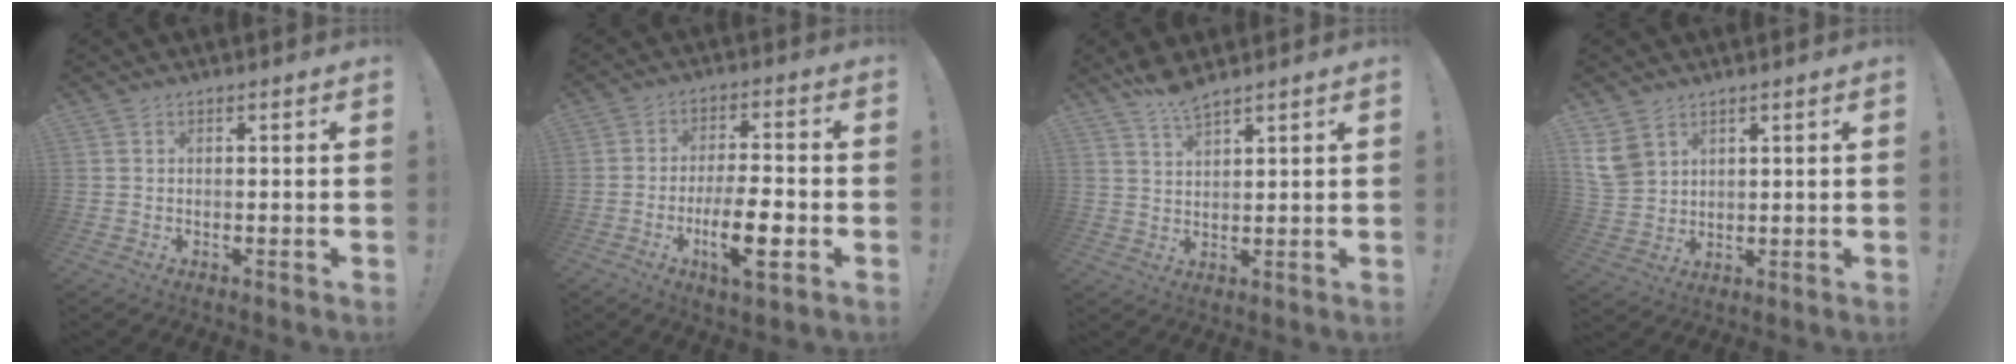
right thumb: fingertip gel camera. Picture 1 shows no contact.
{"total": 12.1, "force": [-4.1, 3.1, 11.0], "torque": [-0.176, 0.005, -0.073]}
{"total": 5.3, "force": [4.6, 0.8, 2.5], "torque": [-0.052, -0.025, 0.081]}
{"total": 7.2, "force": [4.3, 4.8, 3.2], "torque": [-0.054, -0.020, 0.086]}